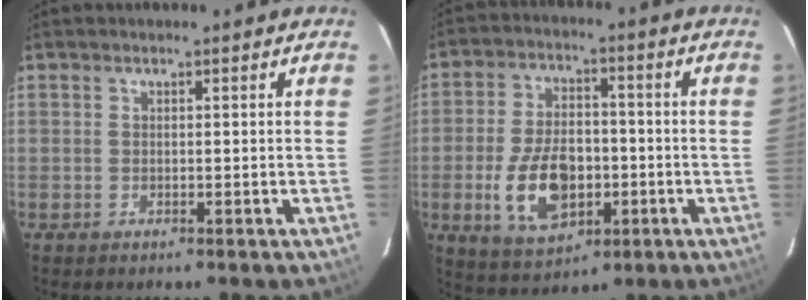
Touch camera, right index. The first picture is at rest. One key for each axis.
{"total": 13.7, "fx": -3.5, "fy": 8.1, "fz": 10.5, "tx": -0.210, "ty": 0.001, "tz": -0.047}